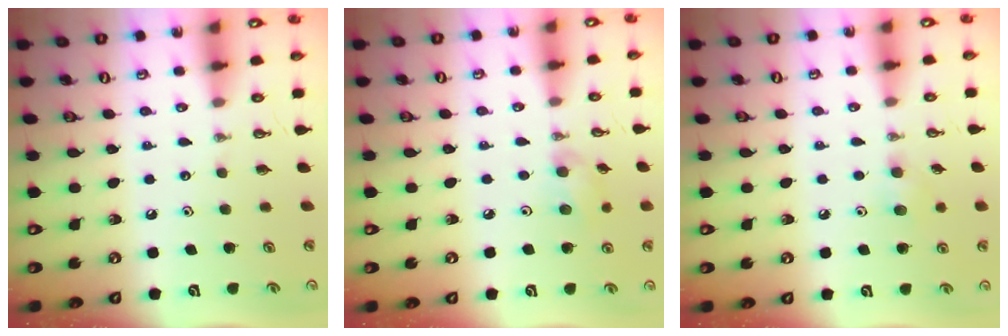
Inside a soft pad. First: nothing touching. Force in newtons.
{"total": 7.4, "press": 5.6, "slide": 4.8}
{"total": 5.9, "press": 5.7, "slide": 1.3}